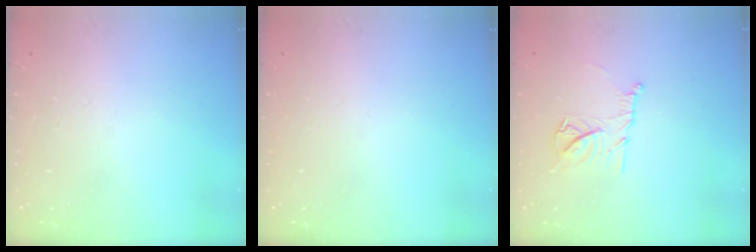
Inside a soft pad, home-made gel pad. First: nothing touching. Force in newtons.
{"total": 0.0}
{"total": 11.4, "press": 11.4, "slide": 0.6}